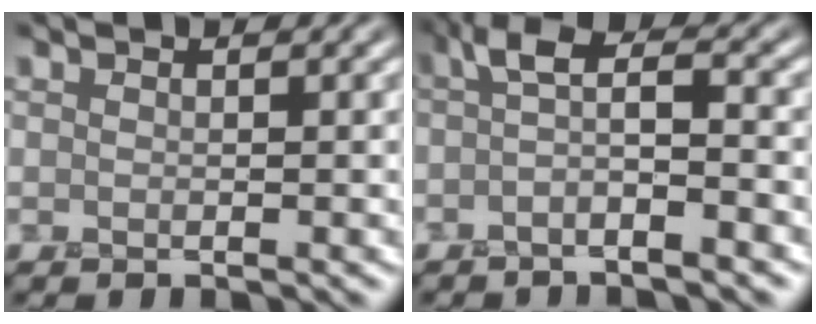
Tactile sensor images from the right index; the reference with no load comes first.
{"total": 3.6, "force": [-1.0, 0.8, 3.3], "torque": [-0.059, 0.010, -0.027]}